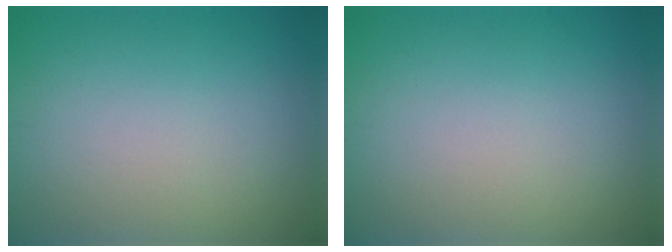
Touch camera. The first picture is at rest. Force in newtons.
{"total": 0.0}